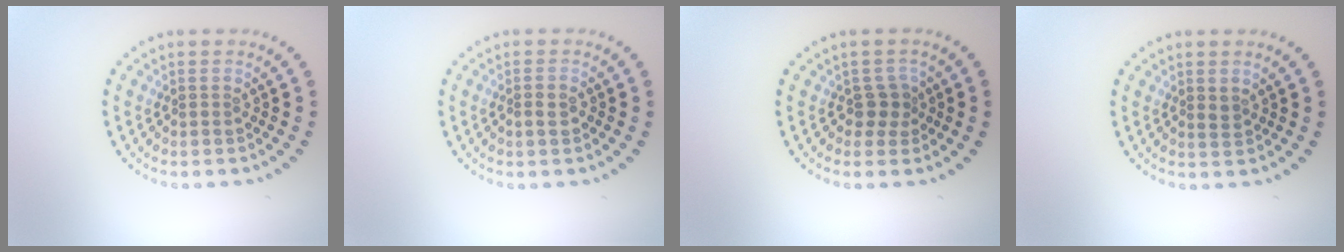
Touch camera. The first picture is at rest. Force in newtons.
{"total": 1.3, "press": 1.3, "slide": 0.4}
{"total": 1.6, "press": 1.2, "slide": 1.0}
{"total": 0.9, "press": 0.8, "slide": 0.3}